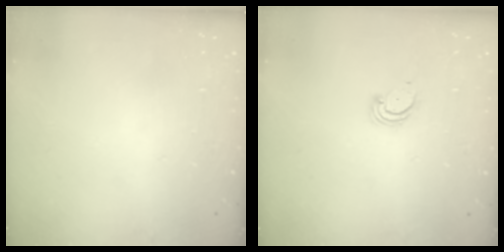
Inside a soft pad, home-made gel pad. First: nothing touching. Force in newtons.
{"total": 2.2, "press": 2.2, "slide": 0.3}